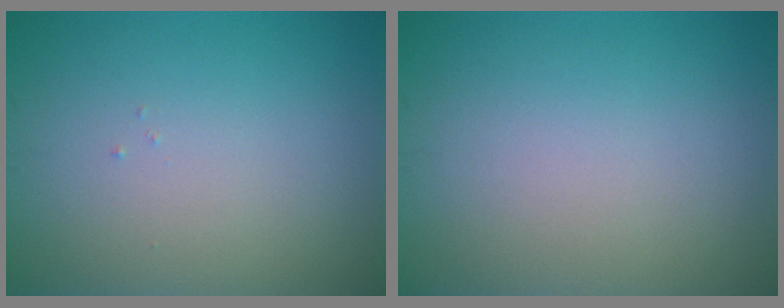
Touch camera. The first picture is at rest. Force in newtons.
{"total": 0.0}